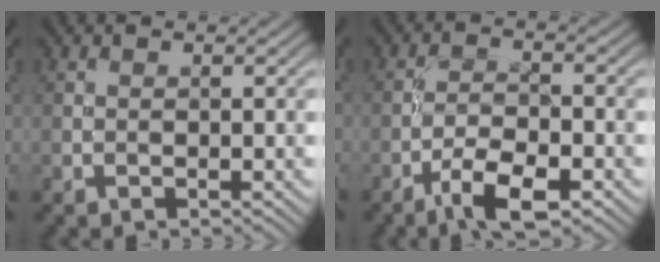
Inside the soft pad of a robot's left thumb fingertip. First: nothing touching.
{"total": 6.0, "force": [-3.8, 1.8, 4.3], "torque": [-0.080, 0.003, -0.072]}